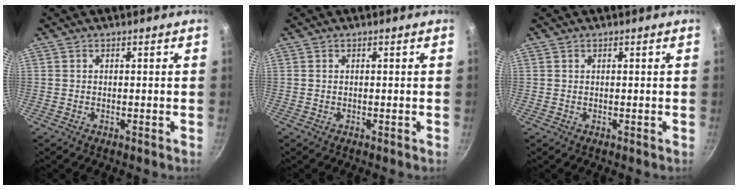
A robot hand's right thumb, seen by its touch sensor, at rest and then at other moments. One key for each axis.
{"total": 0.0}
{"total": 0.0}